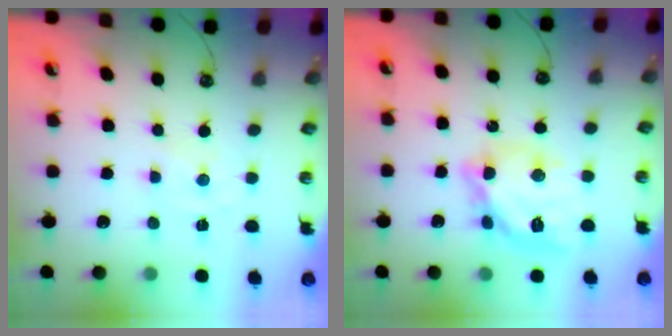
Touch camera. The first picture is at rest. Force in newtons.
{"total": 17.2, "press": 17.2, "slide": 1.2}